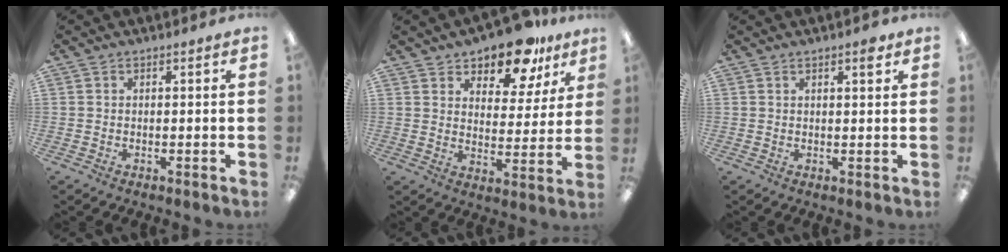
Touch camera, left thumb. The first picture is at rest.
{"total": 13.6, "force": [11.1, 5.7, 5.4], "torque": [-0.085, -0.073, 0.199]}
{"total": 2.6, "force": [1.8, 0.6, 1.8], "torque": [-0.022, -0.004, 0.027]}